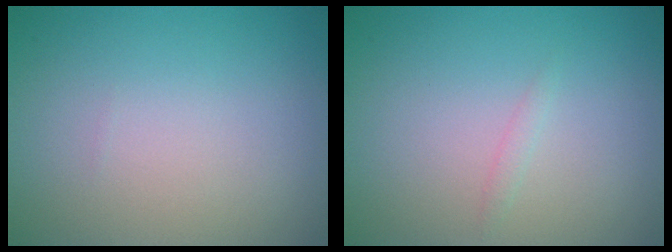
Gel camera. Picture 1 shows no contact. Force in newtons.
{"total": 0.6, "press": 0.6, "slide": 0.0}